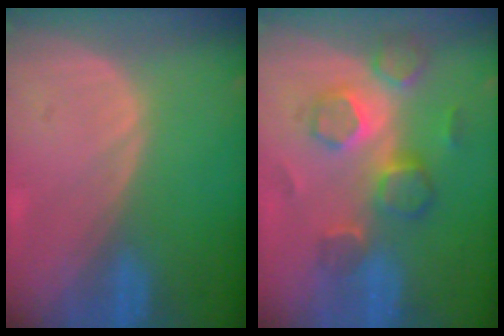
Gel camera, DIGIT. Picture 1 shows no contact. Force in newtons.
{"total": 9.0, "press": 7.8, "slide": 4.4}